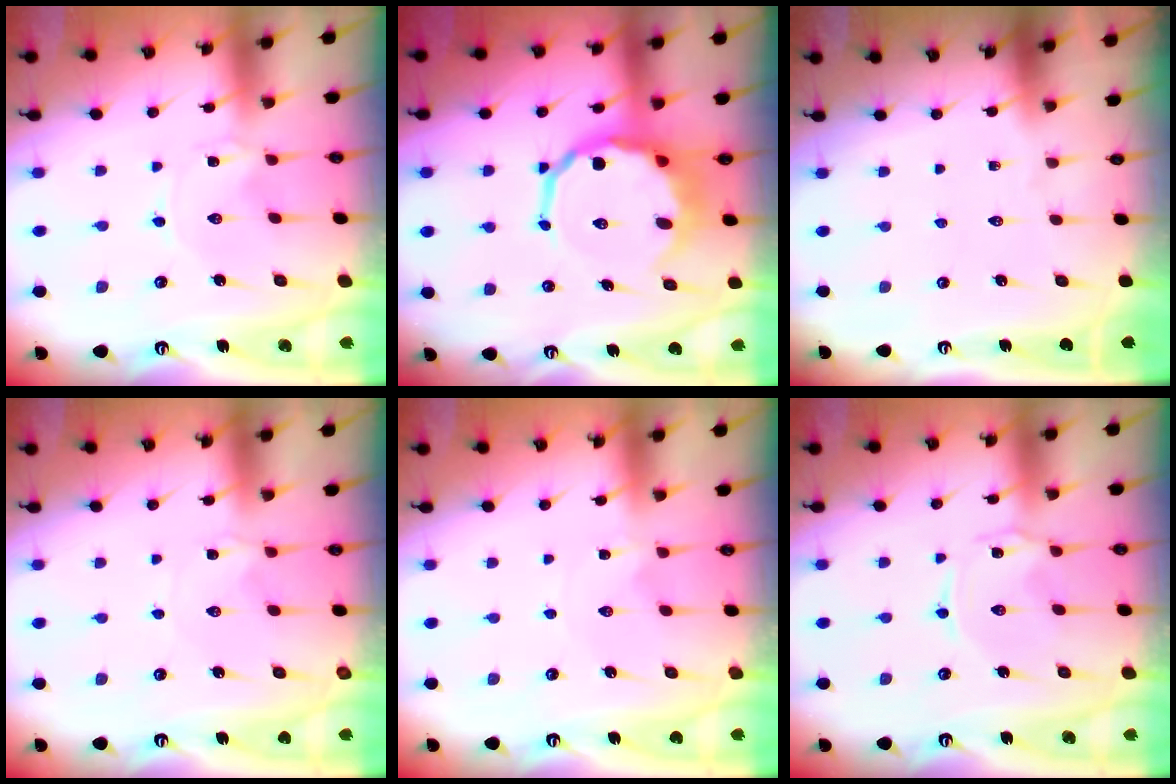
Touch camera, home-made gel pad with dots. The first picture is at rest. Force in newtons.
{"total": 11.4, "press": 10.9, "slide": 3.1}
{"total": 0.0}
{"total": 1.3, "press": 1.3, "slide": 0.3}
{"total": 0.7, "press": 0.7, "slide": 0.1}
{"total": 1.4, "press": 1.3, "slide": 0.3}